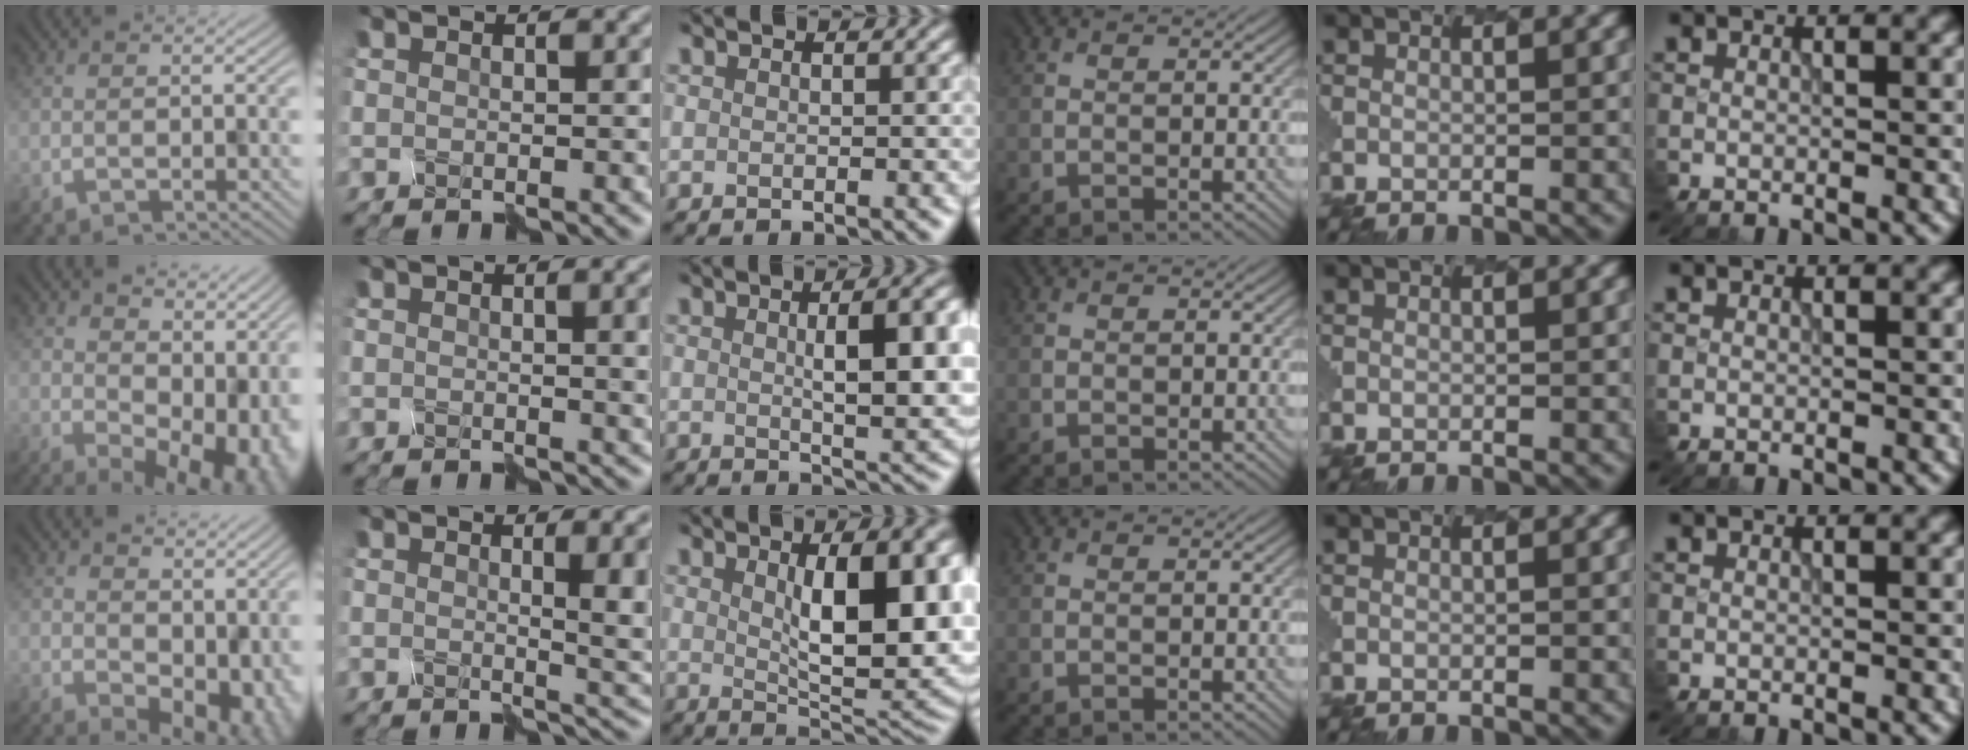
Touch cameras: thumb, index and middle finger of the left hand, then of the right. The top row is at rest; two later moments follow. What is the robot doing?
{"motion": "disassemble", "object": "spray bottle"}